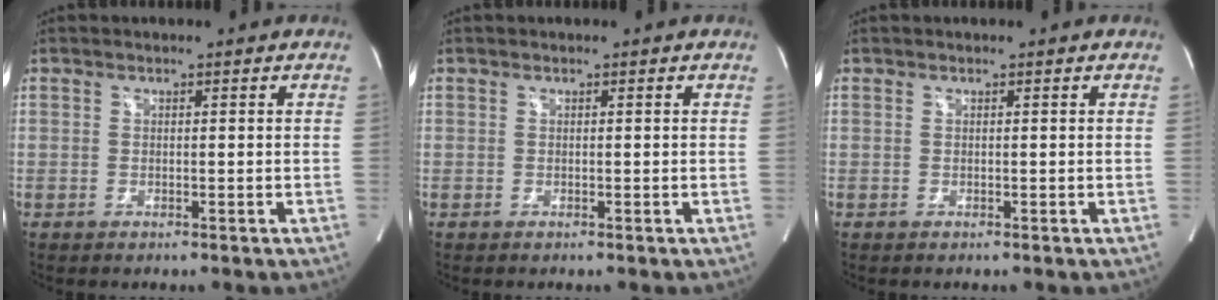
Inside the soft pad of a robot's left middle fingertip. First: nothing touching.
{"total": 0.0}
{"total": 0.0}